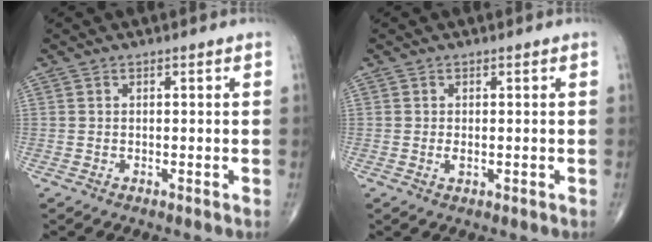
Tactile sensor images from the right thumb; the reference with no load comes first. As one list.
[{"total": 1.1, "force": [-0.1, 0.5, 1.0], "torque": [-0.017, -0.002, -0.003]}]